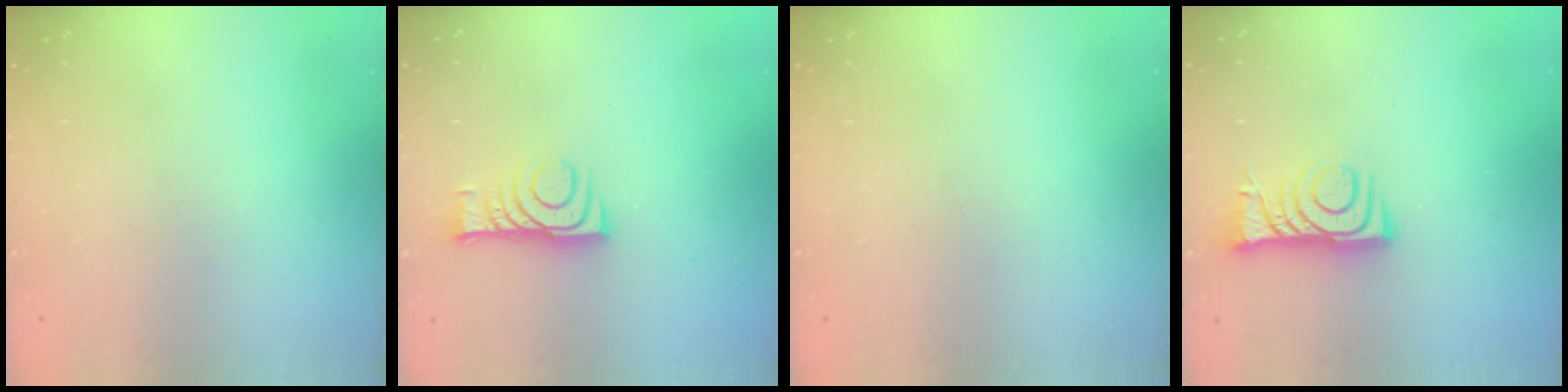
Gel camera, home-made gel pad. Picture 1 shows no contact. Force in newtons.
{"total": 8.8, "press": 8.8, "slide": 0.1}
{"total": 0.0}
{"total": 7.6, "press": 7.6, "slide": 0.7}